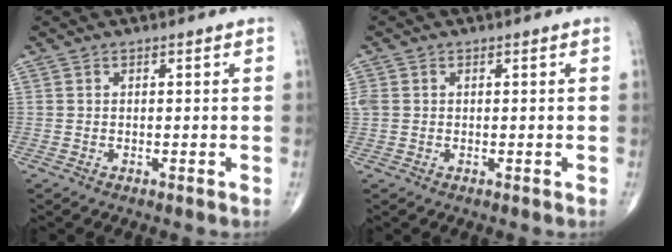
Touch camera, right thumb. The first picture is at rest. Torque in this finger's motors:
{"motor_torque": [-0.08, 0.02, 0.29, 0.12, -0.01]}